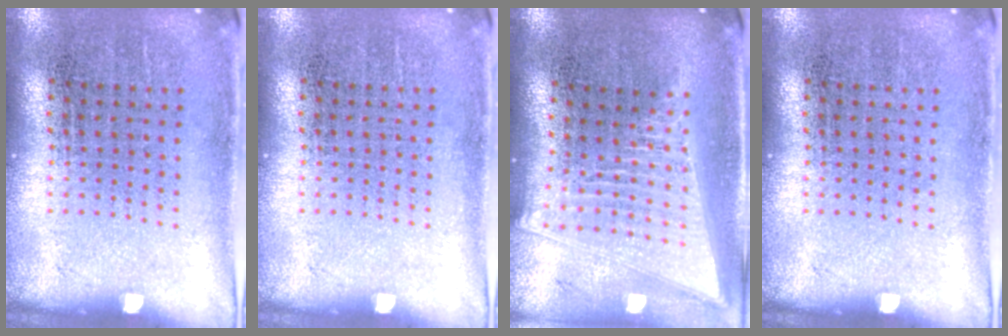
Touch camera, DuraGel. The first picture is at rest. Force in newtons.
{"total": 0.0}
{"total": 2.1, "press": 1.8, "slide": 1.1}
{"total": 0.0}